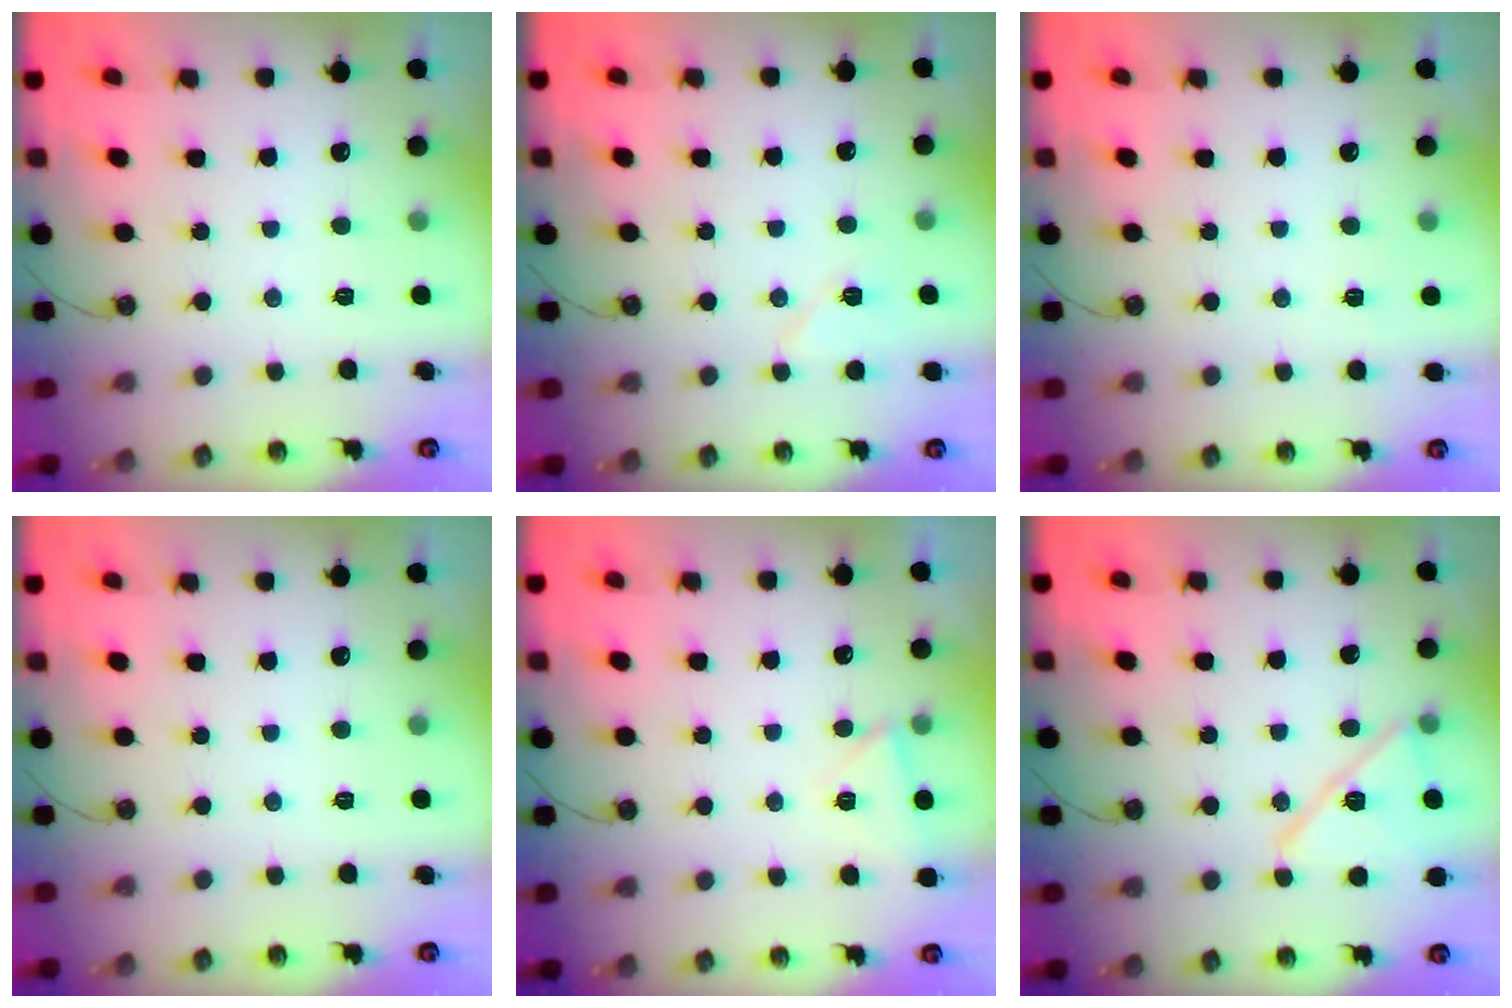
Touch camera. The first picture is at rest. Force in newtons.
{"total": 6.3, "press": 6.2, "slide": 0.8}
{"total": 2.1, "press": 2.1, "slide": 0.4}
{"total": 0.0}
{"total": 4.8, "press": 4.3, "slide": 2.1}
{"total": 13.9, "press": 13.9, "slide": 0.2}